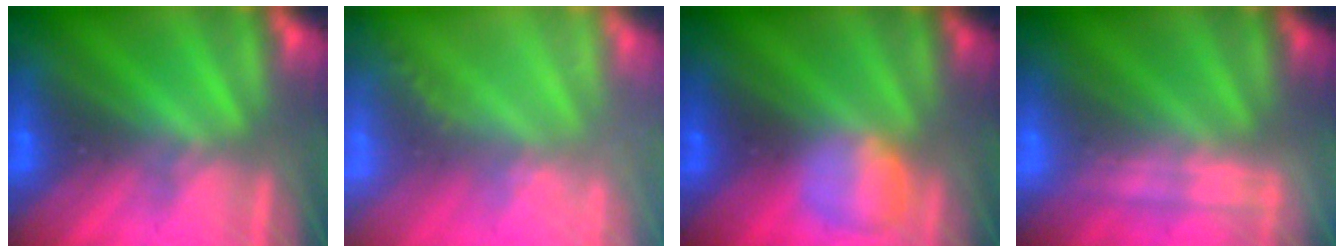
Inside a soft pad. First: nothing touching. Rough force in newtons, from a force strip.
{"total": 1.6}
{"total": 2.4}
{"total": 2.3}